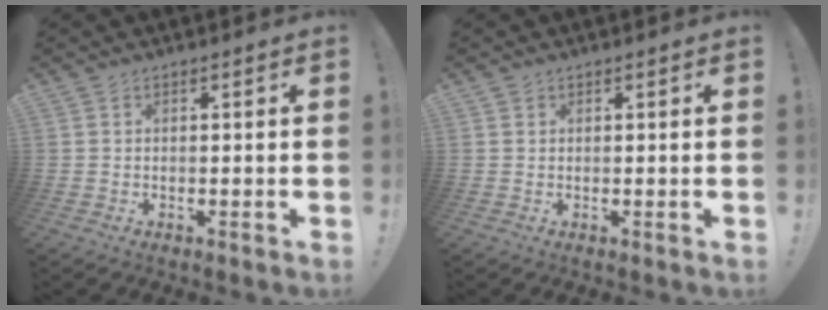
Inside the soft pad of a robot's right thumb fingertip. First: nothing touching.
{"total": 0.5, "force": [0.4, 0.3, 0.1], "torque": [0.007, -0.004, 0.006]}